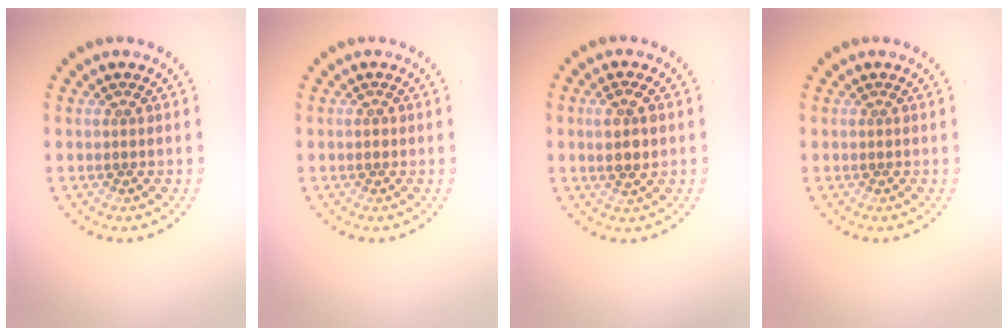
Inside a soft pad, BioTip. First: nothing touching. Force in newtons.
{"total": 0.6, "press": 0.6, "slide": 0.1}
{"total": 2.6, "press": 2.5, "slide": 0.7}
{"total": 0.0}